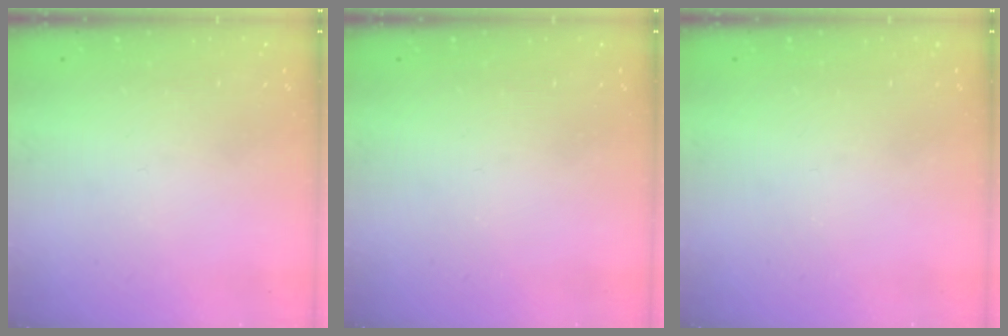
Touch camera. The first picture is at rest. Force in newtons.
{"total": 0.0}
{"total": 0.0}